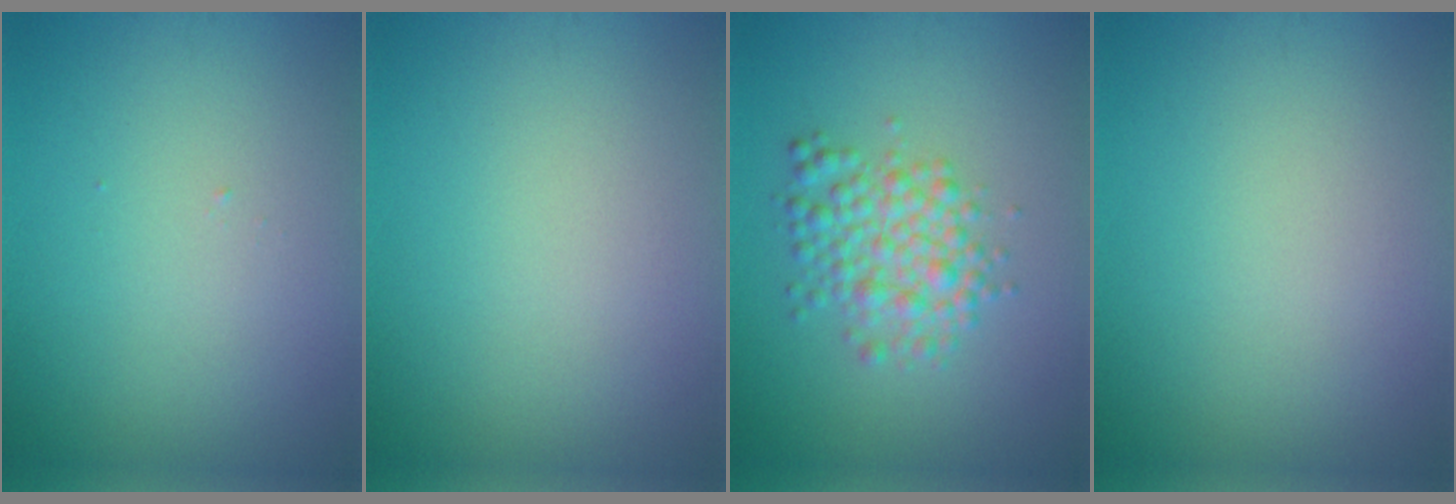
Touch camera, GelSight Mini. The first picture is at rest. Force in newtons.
{"total": 0.0}
{"total": 4.0, "press": 4.0, "slide": 0.0}
{"total": 0.0}